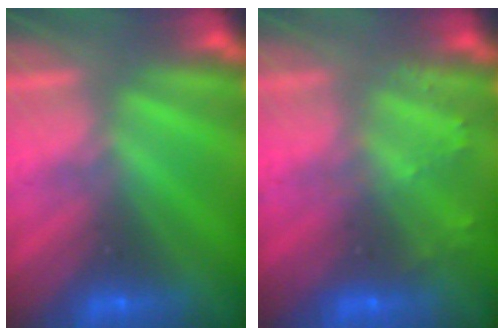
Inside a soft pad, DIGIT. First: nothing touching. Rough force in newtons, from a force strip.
{"total": 2.2}